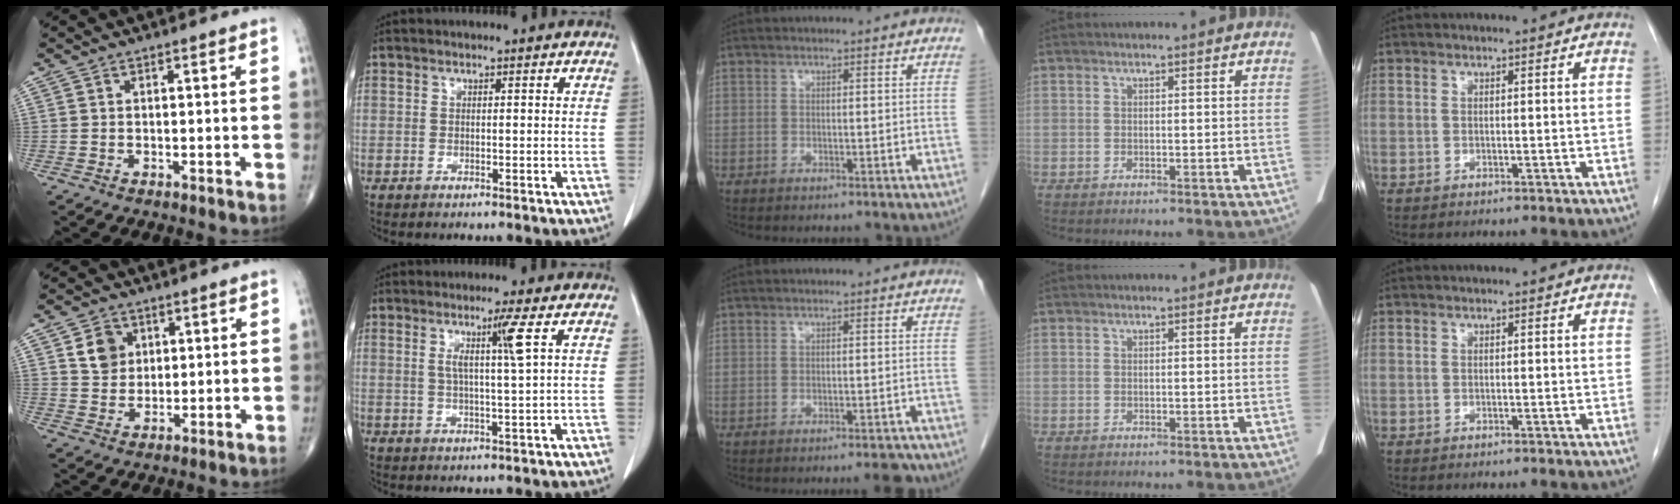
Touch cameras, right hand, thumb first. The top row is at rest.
{"thumb": {"total": 5.8, "force": [2.1, 4.8, 2.4], "torque": [-0.021, -0.010, 0.038]}, "index": {"total": 4.8, "force": [1.6, -1.2, 4.4], "torque": [-0.085, -0.005, 0.029]}, "middle": {"total": 2.3, "force": [-2.1, -0.1, 0.8], "torque": [-0.003, -0.004, -0.027]}}